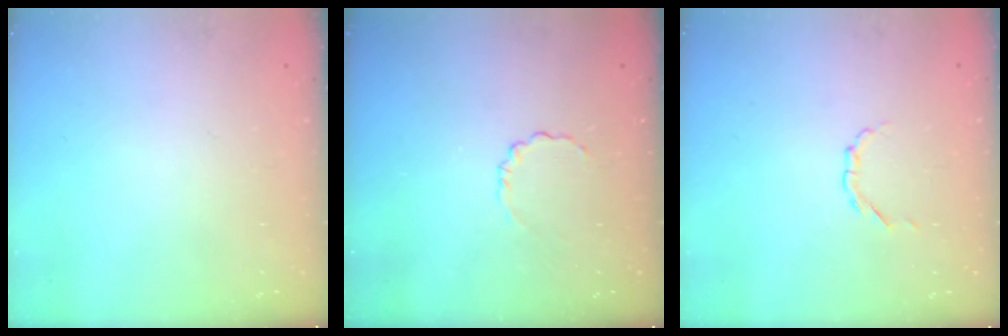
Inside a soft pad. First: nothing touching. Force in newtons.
{"total": 3.0, "press": 2.8, "slide": 1.0}
{"total": 2.1, "press": 2.1, "slide": 0.6}